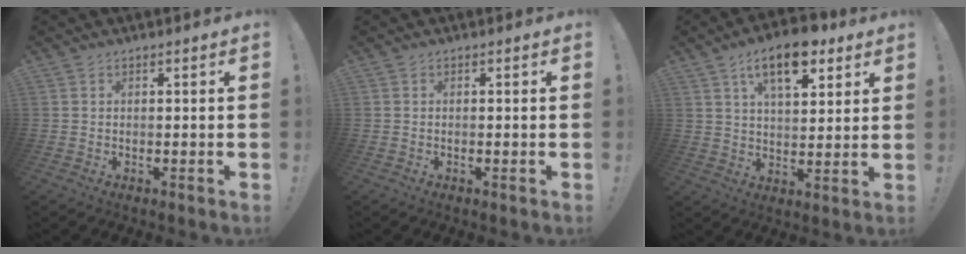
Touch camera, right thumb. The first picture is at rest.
{"total": 0.5, "force": [-0.4, -0.1, 0.3], "torque": [-0.013, 0.002, -0.006]}
{"total": 13.4, "force": [7.7, 6.2, 9.1], "torque": [-0.135, -0.029, 0.133]}